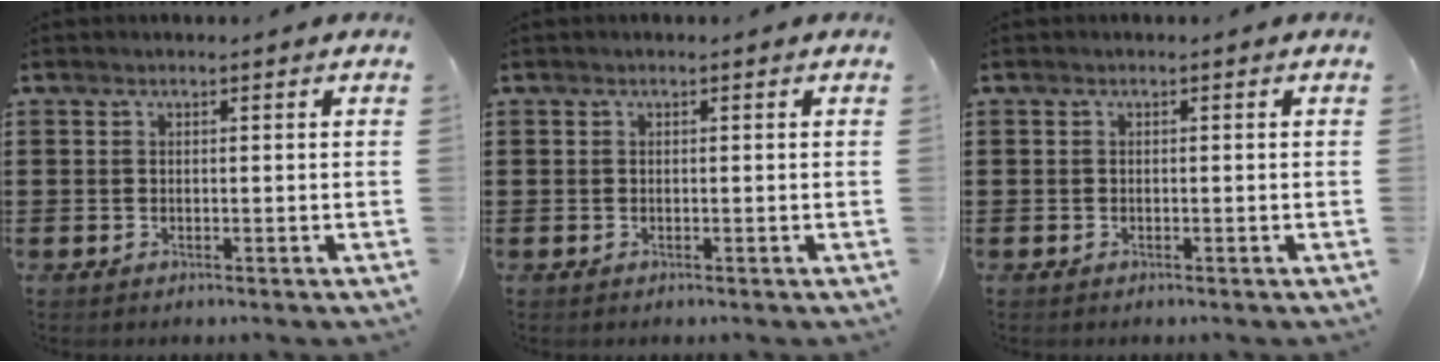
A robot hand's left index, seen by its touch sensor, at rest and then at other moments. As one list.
[{"total": 0.0}, {"total": 0.0}]